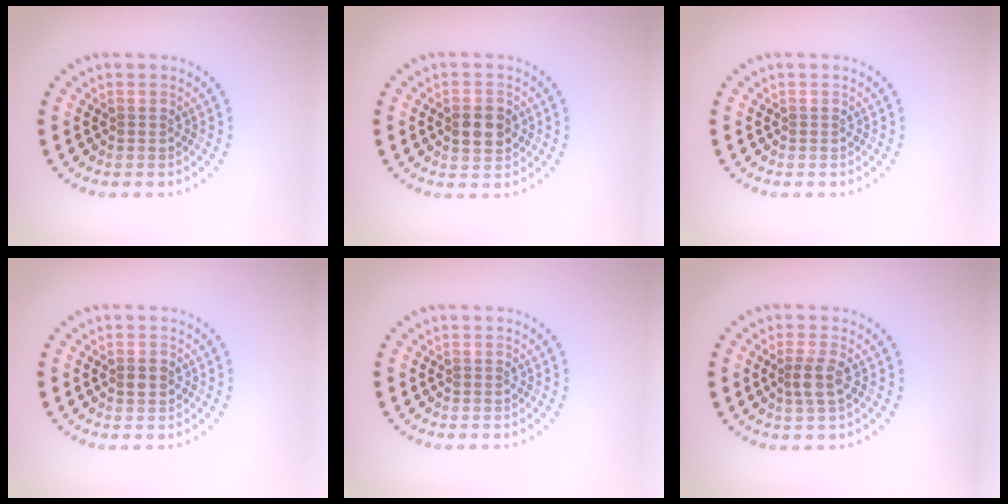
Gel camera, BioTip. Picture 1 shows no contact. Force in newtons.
{"total": 3.0, "press": 3.0, "slide": 0.1}
{"total": 0.0}
{"total": 1.5, "press": 1.5, "slide": 0.1}
{"total": 0.0}
{"total": 2.0, "press": 1.7, "slide": 1.0}